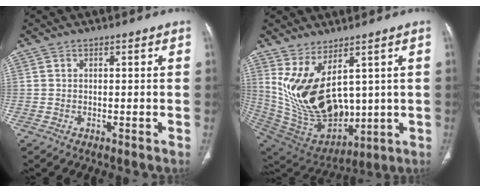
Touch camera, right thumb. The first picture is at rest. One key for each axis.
{"total": 18.6, "fx": 4.6, "fy": 10.2, "fz": 14.9, "tx": -0.265, "ty": -0.045, "tz": 0.128}